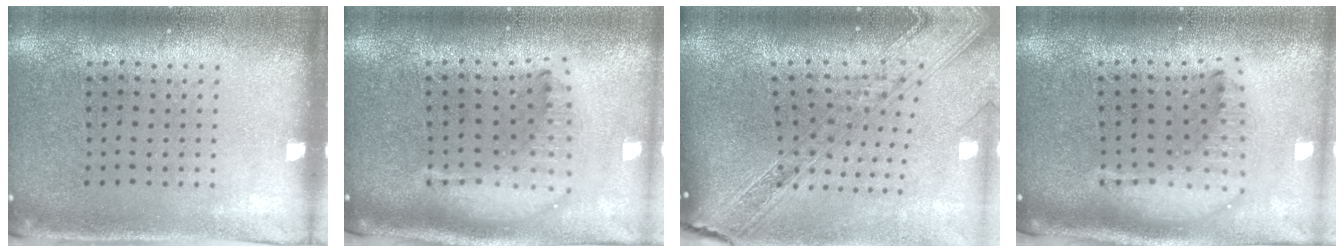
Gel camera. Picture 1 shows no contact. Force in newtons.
{"total": 2.2, "press": 1.7, "slide": 1.4}
{"total": 2.8, "press": 2.3, "slide": 1.7}
{"total": 2.1, "press": 1.6, "slide": 1.3}